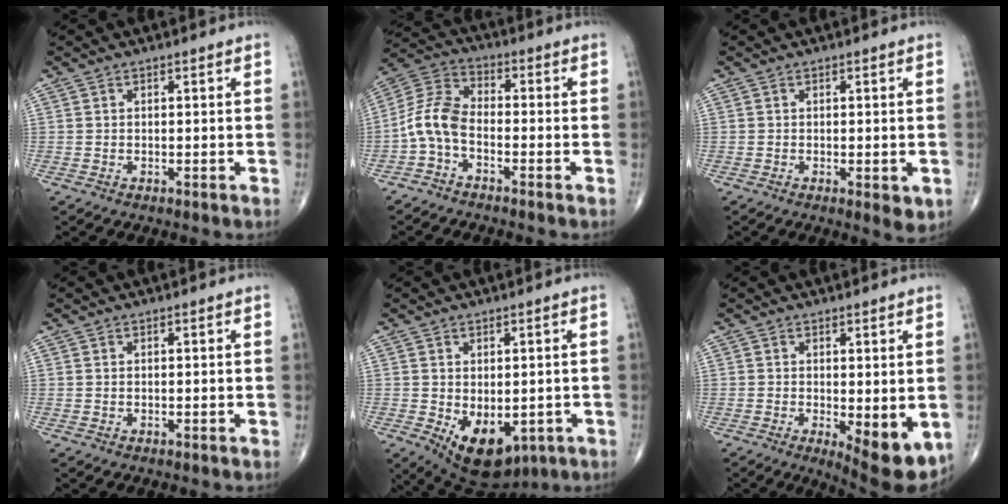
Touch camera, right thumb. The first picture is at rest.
{"total": 7.6, "force": [-2.8, 4.2, 5.7], "torque": [-0.117, 0.035, -0.071]}
{"total": 2.9, "force": [-0.7, 1.1, 2.6], "torque": [-0.029, -0.008, -0.007]}
{"total": 0.0}
{"total": 10.9, "force": [-3.0, 6.6, 8.1], "torque": [-0.103, -0.006, -0.022]}
{"total": 8.8, "force": [-1.8, 3.3, 8.0], "torque": [-0.100, -0.023, -0.015]}